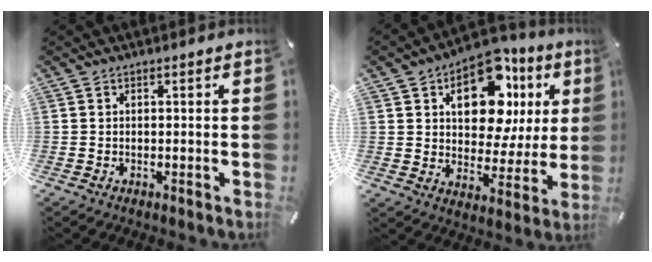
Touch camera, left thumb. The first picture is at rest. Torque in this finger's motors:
{"motor_torque": [2.55, 2.46, 1.47, -1.30, 0.39]}